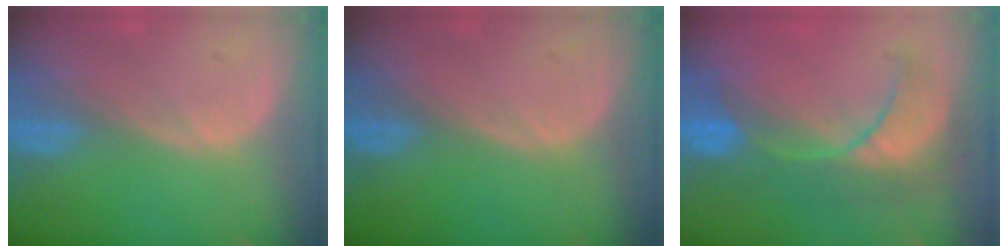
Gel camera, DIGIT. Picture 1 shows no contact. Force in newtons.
{"total": 0.0}
{"total": 8.4, "press": 8.3, "slide": 1.3}